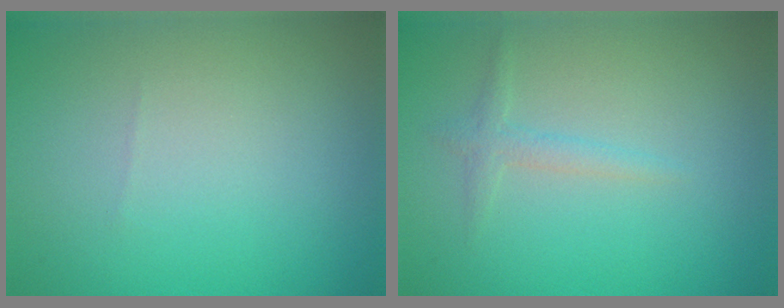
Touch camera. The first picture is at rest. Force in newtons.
{"total": 1.3, "press": 1.3, "slide": 0.0}